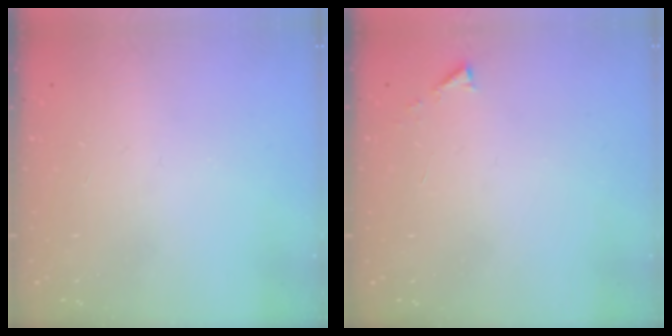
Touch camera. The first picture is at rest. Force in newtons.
{"total": 2.9, "press": 2.9, "slide": 0.4}